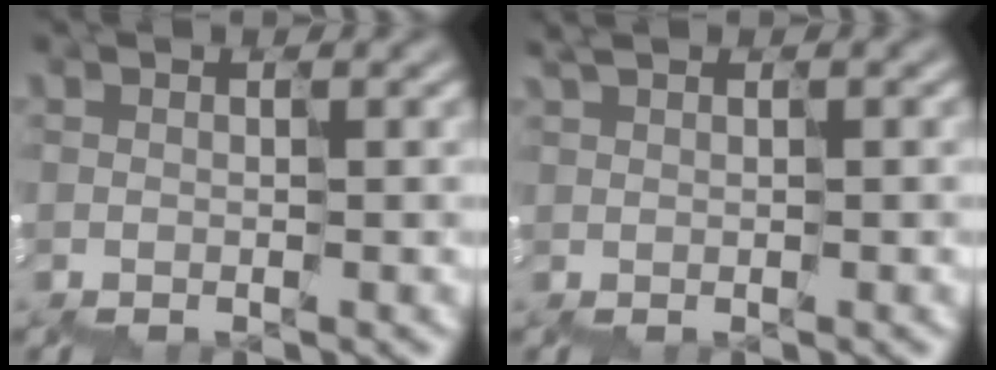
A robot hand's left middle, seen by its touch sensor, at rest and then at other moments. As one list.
[{"total": 0.8, "force": [0.3, 0.2, 0.6], "torque": [-0.015, 0.003, 0.010]}]